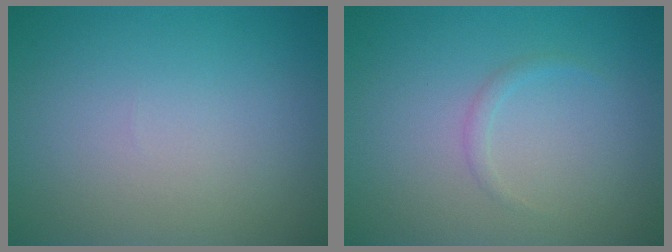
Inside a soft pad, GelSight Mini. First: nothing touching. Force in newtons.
{"total": 0.8, "press": 0.7, "slide": 0.1}